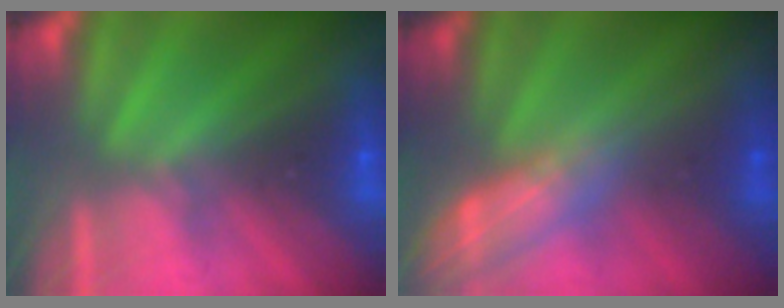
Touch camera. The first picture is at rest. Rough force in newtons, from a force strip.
{"total": 2.5}